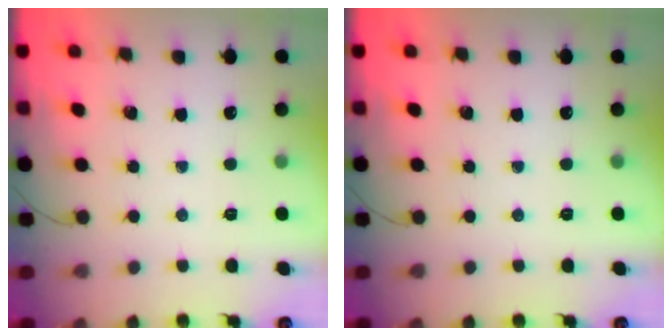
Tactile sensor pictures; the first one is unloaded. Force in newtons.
{"total": 0.0}